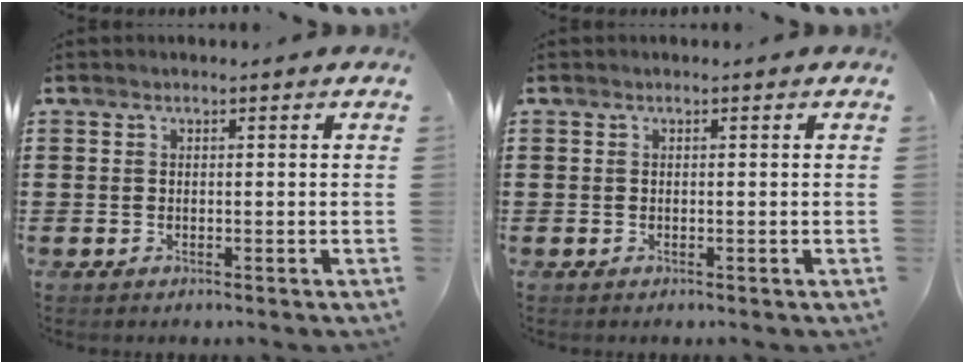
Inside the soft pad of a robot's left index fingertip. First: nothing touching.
{"total": 0.0}